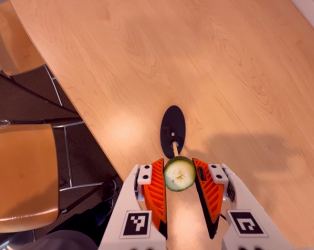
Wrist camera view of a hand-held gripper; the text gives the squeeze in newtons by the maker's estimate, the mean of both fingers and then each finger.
{"total": 10.0, "left": 10.7, "right": 9.3}